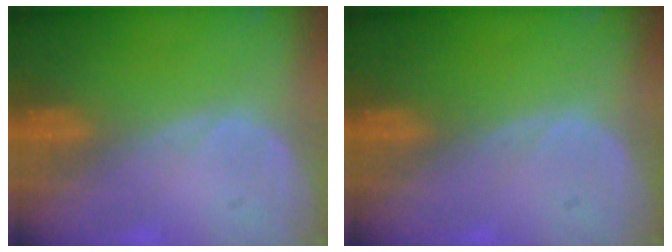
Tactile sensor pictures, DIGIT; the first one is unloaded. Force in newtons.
{"total": 0.0}